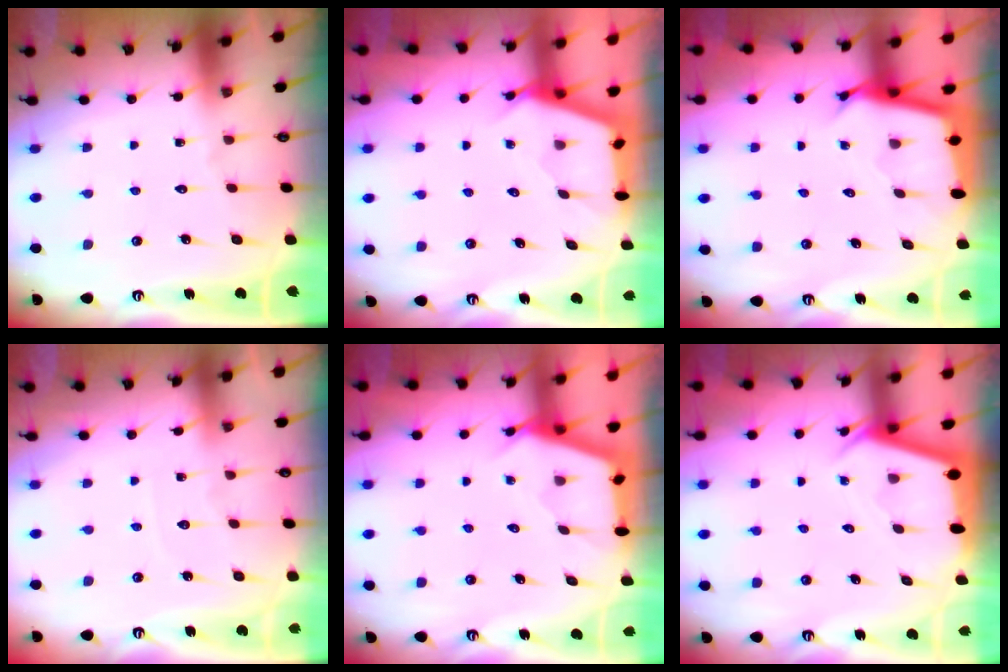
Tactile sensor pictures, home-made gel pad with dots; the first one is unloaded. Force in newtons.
{"total": 2.6, "press": 2.6, "slide": 0.4}
{"total": 2.7, "press": 2.7, "slide": 0.1}
{"total": 4.0, "press": 4.0, "slide": 0.6}
{"total": 3.1, "press": 3.1, "slide": 0.3}
{"total": 2.3, "press": 2.2, "slide": 0.3}